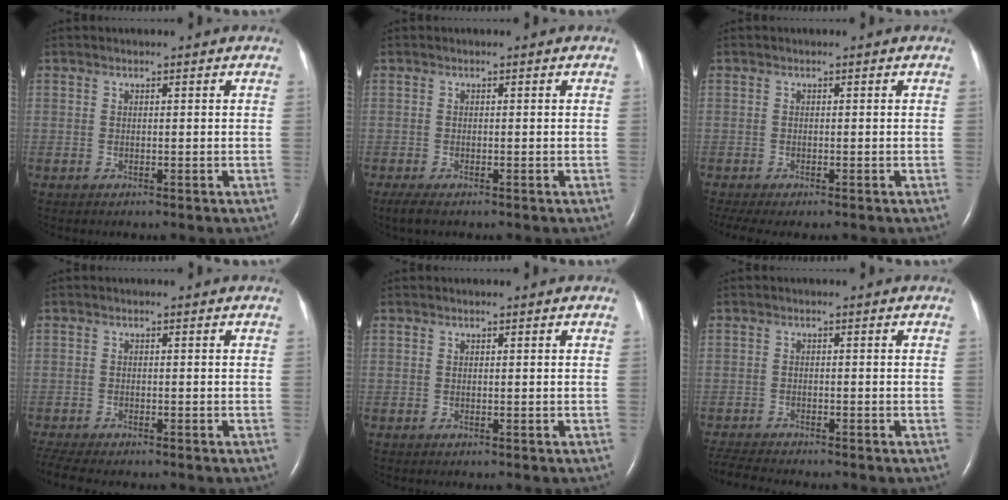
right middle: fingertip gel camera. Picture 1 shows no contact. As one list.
[{"total": 2.5, "force": [-1.7, 0.6, 1.6], "torque": [-0.037, -0.010, -0.027]}, {"total": 4.3, "force": [-3.3, 0.9, 2.6], "torque": [-0.048, -0.013, -0.051]}, {"total": 6.3, "force": [-5.4, 1.1, 3.1], "torque": [-0.062, -0.008, -0.087]}, {"total": 0.0}, {"total": 5.5, "force": [-5.2, 0.1, 1.7], "torque": [-0.035, -0.019, -0.088]}]